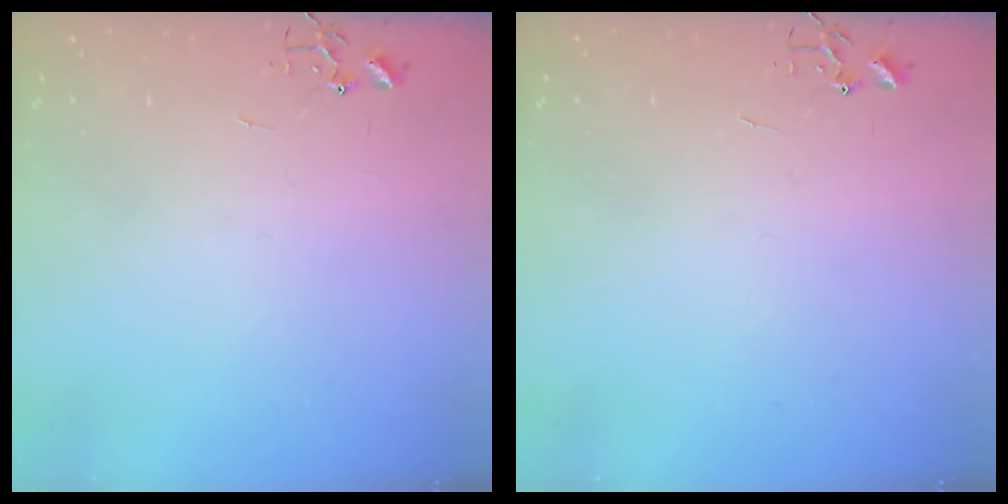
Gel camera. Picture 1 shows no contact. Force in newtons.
{"total": 0.0}